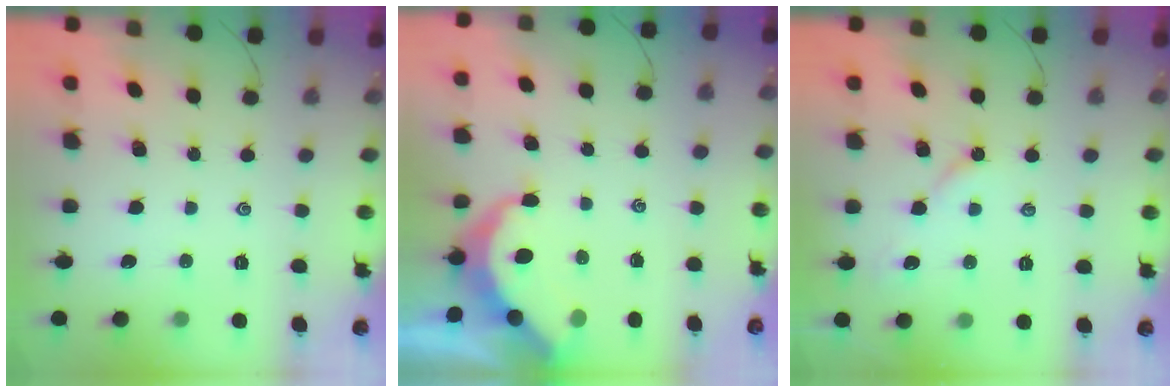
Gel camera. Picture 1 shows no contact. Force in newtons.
{"total": 5.1, "press": 5.0, "slide": 0.5}
{"total": 4.1, "press": 4.0, "slide": 0.5}